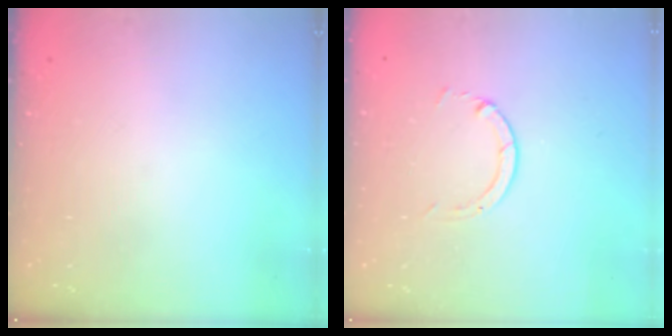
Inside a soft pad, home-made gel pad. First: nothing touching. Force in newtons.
{"total": 1.3, "press": 1.2, "slide": 0.3}